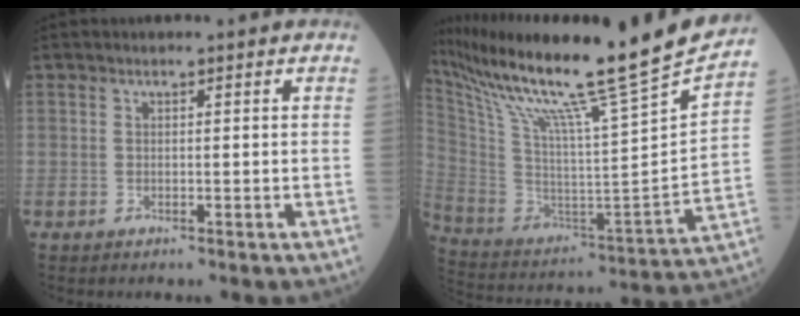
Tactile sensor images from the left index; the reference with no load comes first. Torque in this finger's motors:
{"motor_torque": [0.68, -0.90, 0.42, 0.18]}